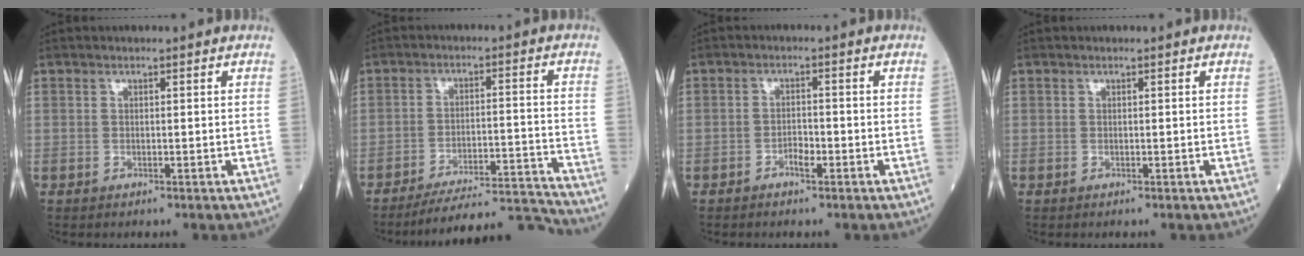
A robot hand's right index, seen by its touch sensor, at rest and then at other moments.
{"total": 13.7, "force": [-13.4, -1.0, 2.3], "torque": [-0.022, 0.017, -0.203]}
{"total": 2.0, "force": [-1.2, 0.7, 1.4], "torque": [-0.021, 0.004, -0.022]}
{"total": 0.0}